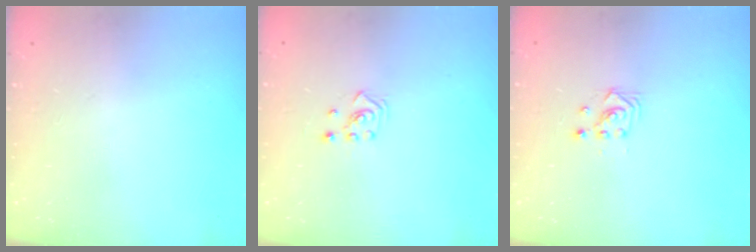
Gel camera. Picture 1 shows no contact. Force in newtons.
{"total": 2.3, "press": 2.2, "slide": 0.8}
{"total": 2.9, "press": 2.9, "slide": 0.3}